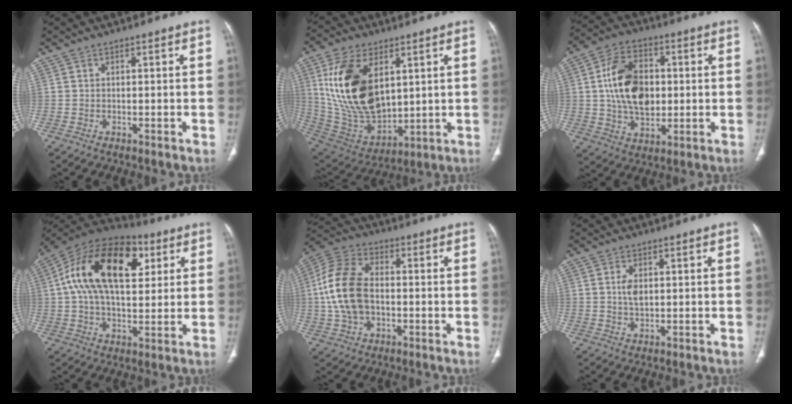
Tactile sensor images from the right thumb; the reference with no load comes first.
{"total": 21.8, "force": [5.9, 12.6, 16.8], "torque": [-0.303, -0.030, 0.127]}
{"total": 14.9, "force": [1.3, 9.9, 11.1], "torque": [-0.172, 0.007, 0.023]}
{"total": 22.4, "force": [6.1, 12.4, 17.7], "torque": [-0.297, 0.017, 0.091]}
{"total": 14.6, "force": [-0.5, 9.5, 11.1], "torque": [-0.226, 0.026, -0.012]}
{"total": 2.9, "force": [0.6, 1.6, 2.3], "torque": [-0.044, -0.003, 0.012]}